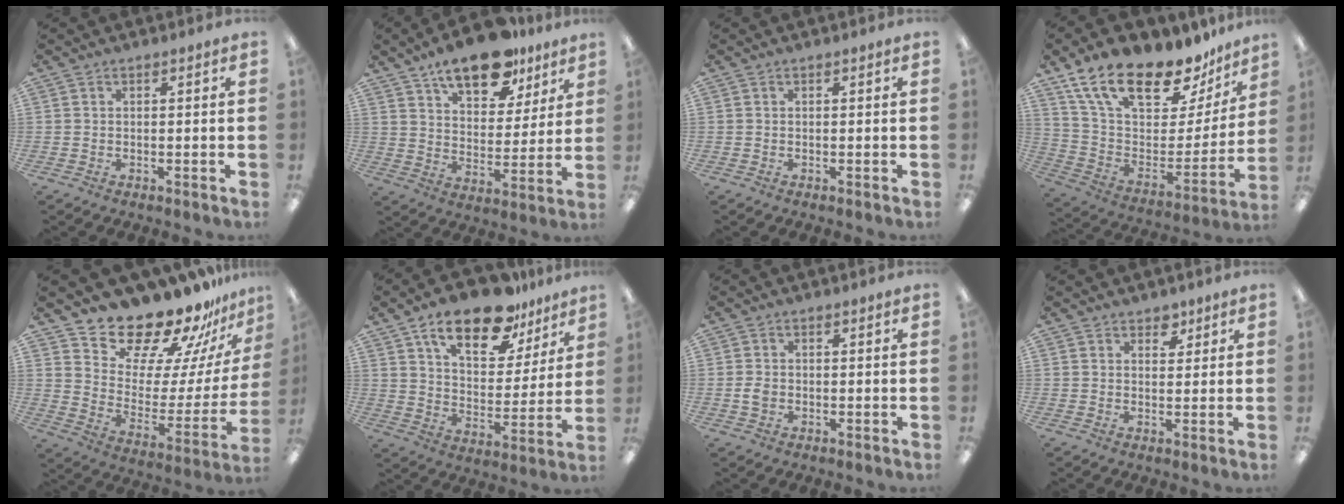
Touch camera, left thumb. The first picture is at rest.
{"total": 15.3, "force": [11.6, 6.9, 7.3], "torque": [-0.107, -0.061, 0.203]}
{"total": 0.0}
{"total": 23.5, "force": [17.1, 9.5, 12.9], "torque": [-0.216, -0.112, 0.300]}
{"total": 20.0, "force": [18.9, 5.0, 4.3], "torque": [-0.071, -0.170, 0.324]}
{"total": 17.8, "force": [12.4, 7.8, 10.0], "torque": [-0.158, -0.065, 0.213]}
{"total": 2.3, "force": [-0.4, 1.8, 1.4], "torque": [-0.023, 0.004, -0.009]}
{"total": 3.2, "force": [2.2, 2.0, 1.1], "torque": [-0.001, -0.009, 0.036]}